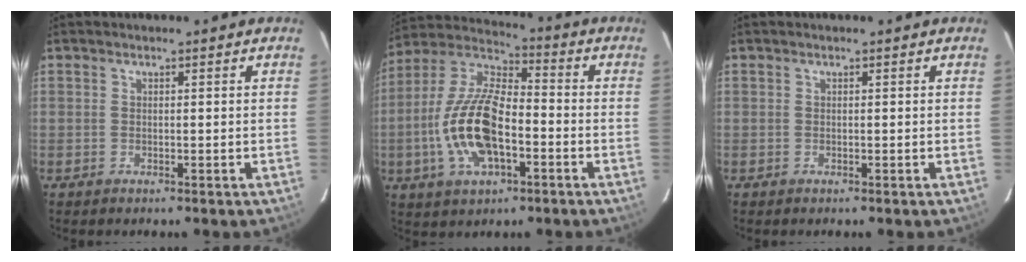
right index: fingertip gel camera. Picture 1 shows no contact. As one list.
[{"total": 16.9, "force": [-4.5, 7.6, 14.4], "torque": [-0.301, 0.001, -0.086]}, {"total": 0.0}]